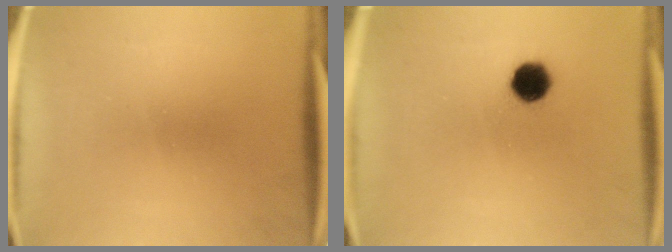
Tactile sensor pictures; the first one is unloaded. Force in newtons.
{"total": 6.2}